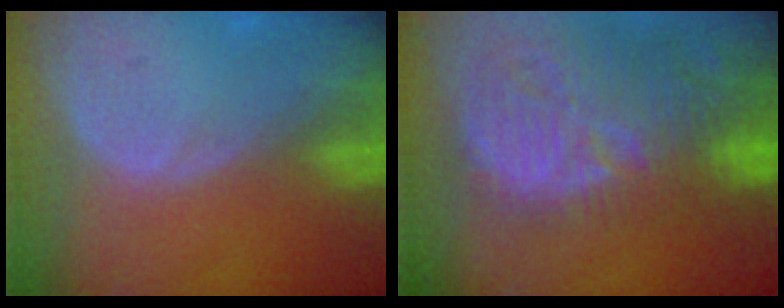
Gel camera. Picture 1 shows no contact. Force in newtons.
{"total": 14.8, "press": 13.1, "slide": 6.9}